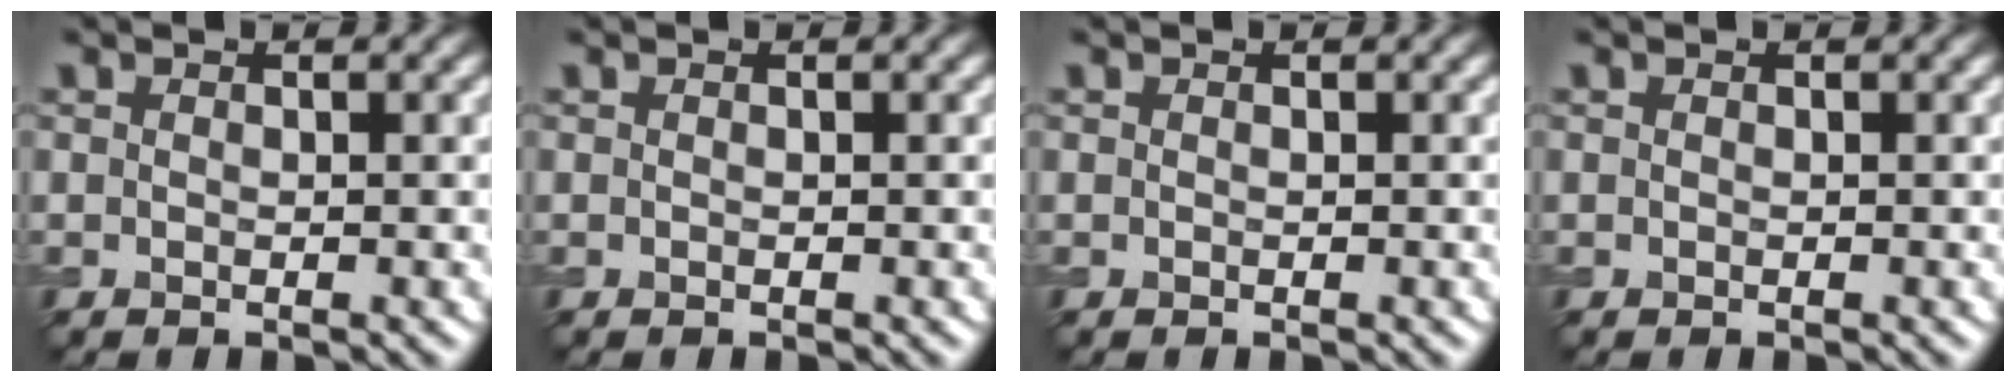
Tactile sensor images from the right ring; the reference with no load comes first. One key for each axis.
{"total": 0.0}
{"total": 0.0}
{"total": 0.0}